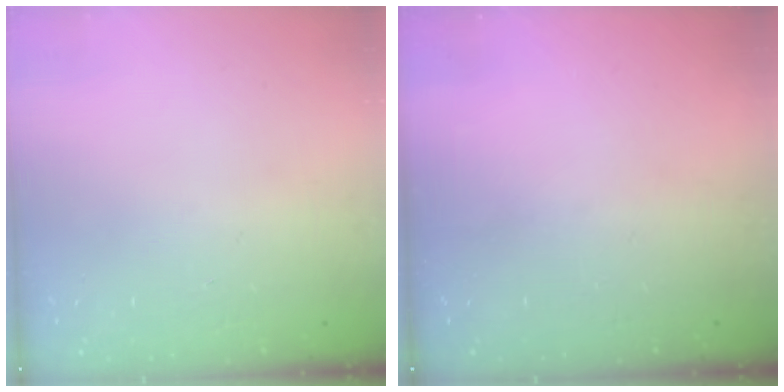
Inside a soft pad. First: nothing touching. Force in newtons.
{"total": 0.0}